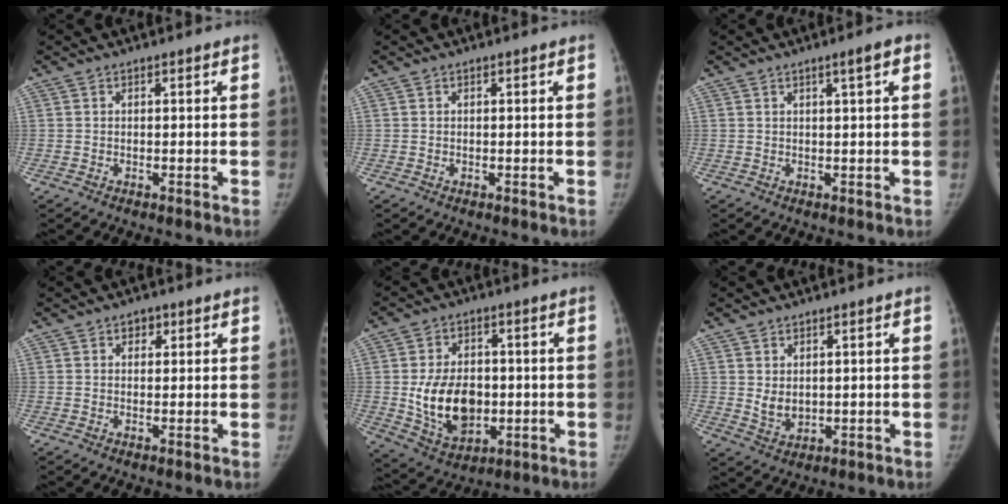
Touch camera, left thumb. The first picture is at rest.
{"total": 0.0}
{"total": 2.4, "force": [1.0, 0.1, 2.1], "torque": [-0.028, 0.000, 0.016]}
{"total": 2.3, "force": [1.2, 1.7, 1.0], "torque": [0.002, -0.003, 0.013]}
{"total": 14.0, "force": [-1.0, 9.8, 9.9], "torque": [-0.136, -0.005, -0.001]}
{"total": 4.1, "force": [0.8, 3.1, 2.5], "torque": [-0.033, -0.015, 0.027]}